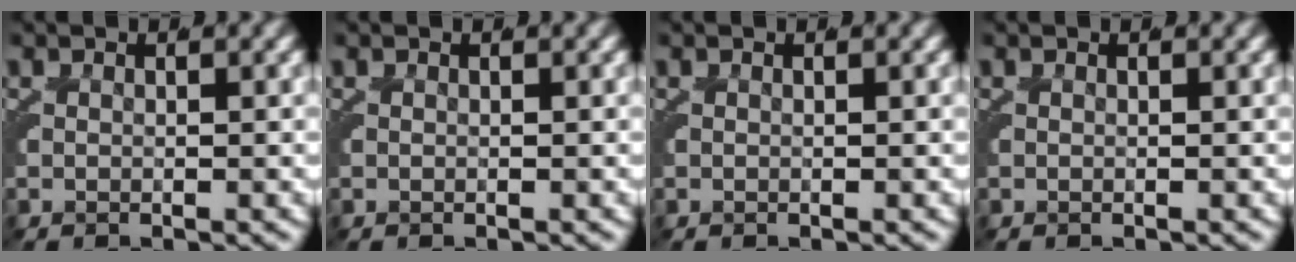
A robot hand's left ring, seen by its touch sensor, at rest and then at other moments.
{"total": 0.0}
{"total": 0.0}
{"total": 0.0}